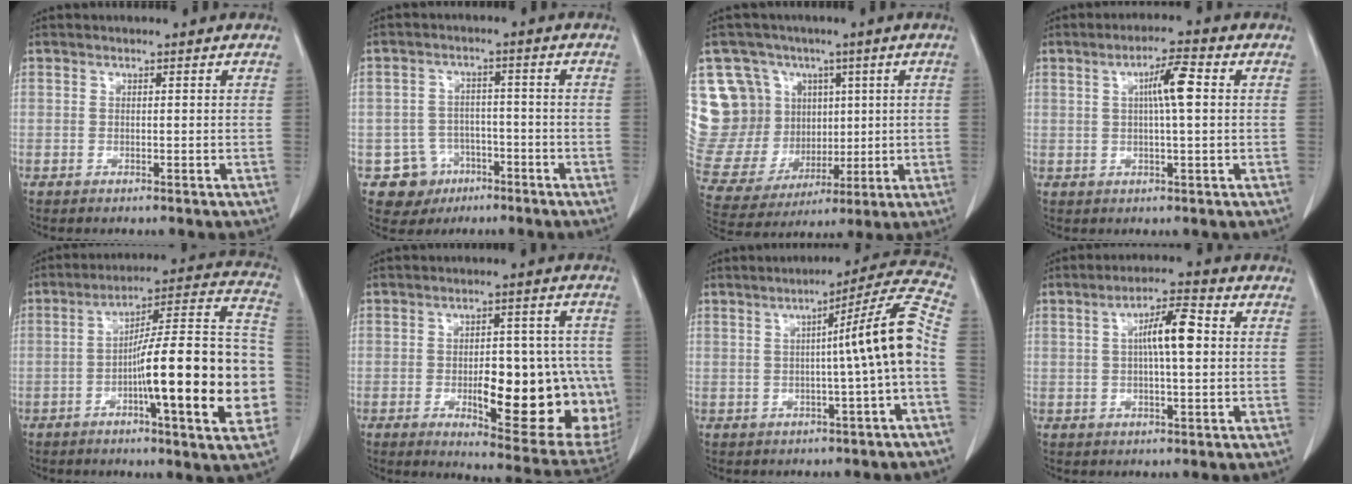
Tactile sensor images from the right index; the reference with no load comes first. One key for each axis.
{"total": 6.3, "fx": -2.9, "fy": 5.6, "fz": 0.2, "tx": 0.004, "ty": 0.013, "tz": -0.038}
{"total": 19.7, "fx": 6.2, "fy": 16.9, "fz": 8.0, "tx": -0.201, "ty": 0.071, "tz": 0.151}
{"total": 5.5, "fx": 1.1, "fy": 0.4, "fz": 5.3, "tx": -0.092, "ty": 0.008, "tz": 0.018}
{"total": 22.5, "fx": -4.9, "fy": 2.3, "fz": 21.8, "tx": -0.248, "ty": 0.022, "tz": -0.069}
{"total": 19.3, "fx": -3.5, "fy": 6.4, "fz": 17.8, "tx": -0.159, "ty": 0.011, "tz": -0.017}
{"total": 10.8, "fx": -0.6, "fy": -1.6, "fz": 10.7, "tx": -0.140, "ty": 0.022, "tz": -0.011}
{"total": 7.1, "fx": 1.0, "fy": 1.3, "fz": 6.9, "tx": -0.117, "ty": 0.016, "tz": 0.015}